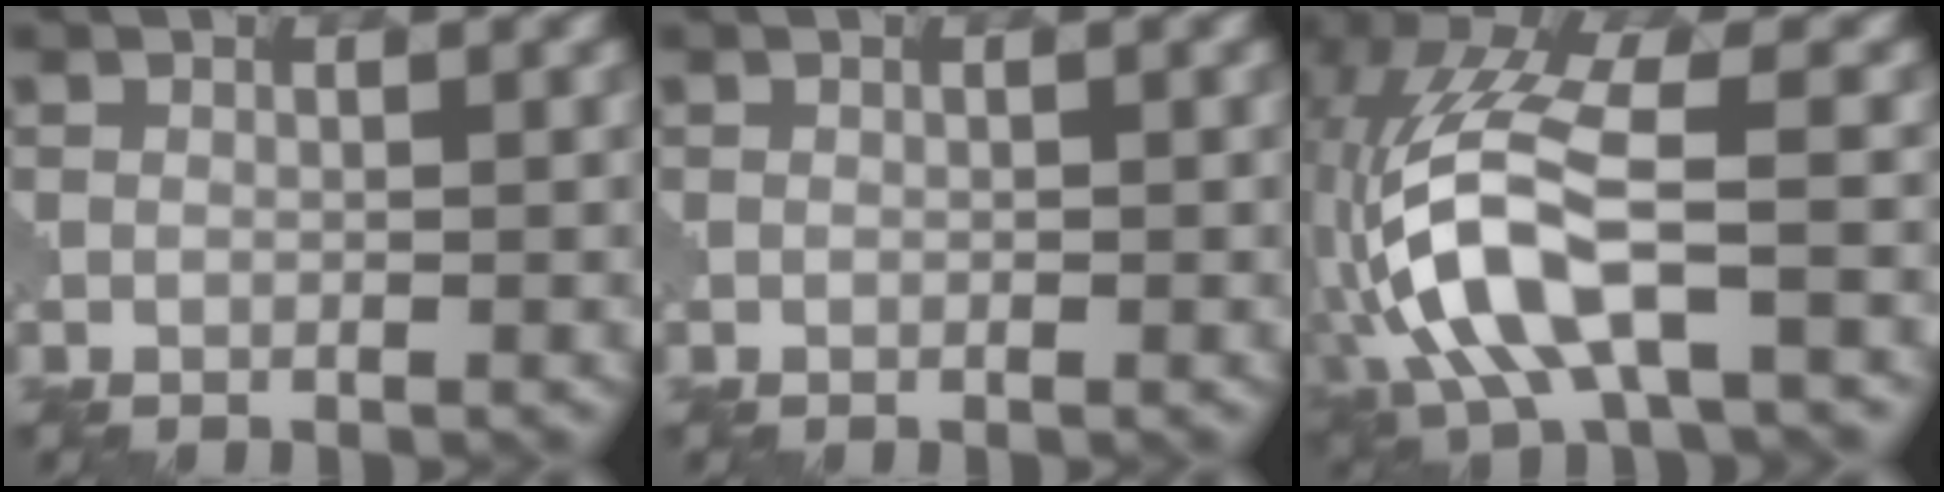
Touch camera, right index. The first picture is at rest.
{"total": 0.0}
{"total": 9.3, "force": [-2.6, 3.4, 8.2], "torque": [-0.188, 0.015, -0.055]}